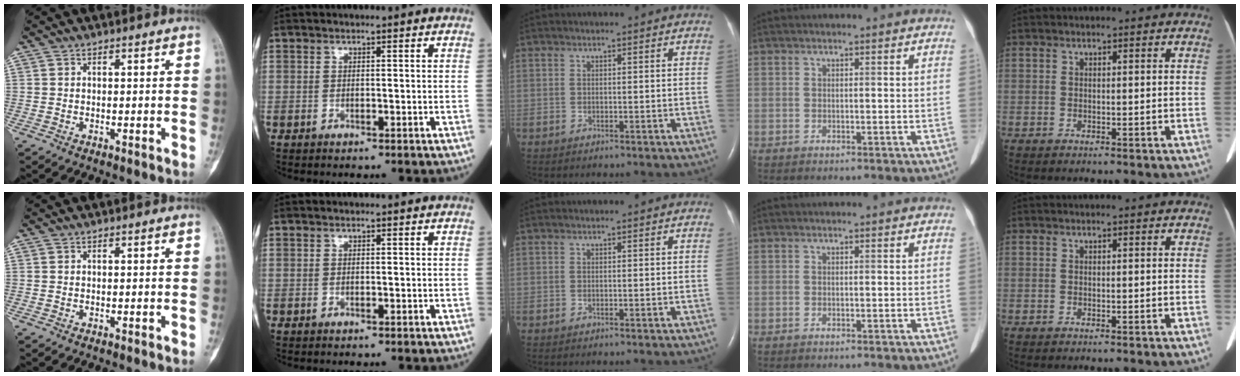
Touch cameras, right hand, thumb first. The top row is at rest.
{}